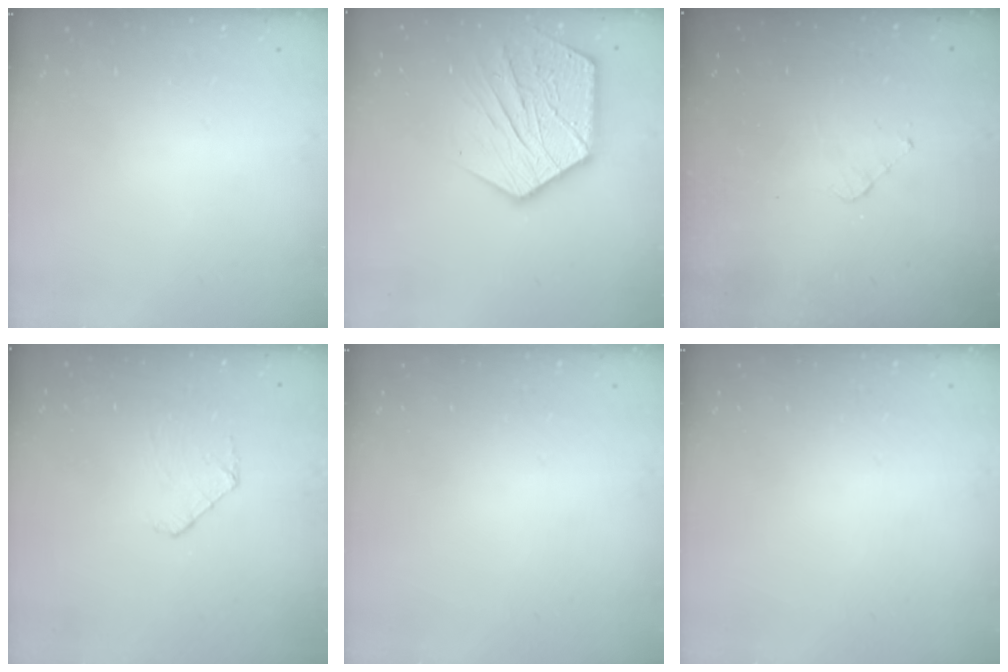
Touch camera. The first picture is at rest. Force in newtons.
{"total": 19.6, "press": 19.5, "slide": 1.5}
{"total": 3.0, "press": 2.9, "slide": 0.2}
{"total": 5.5, "press": 5.5, "slide": 0.5}
{"total": 0.0}
{"total": 0.0}